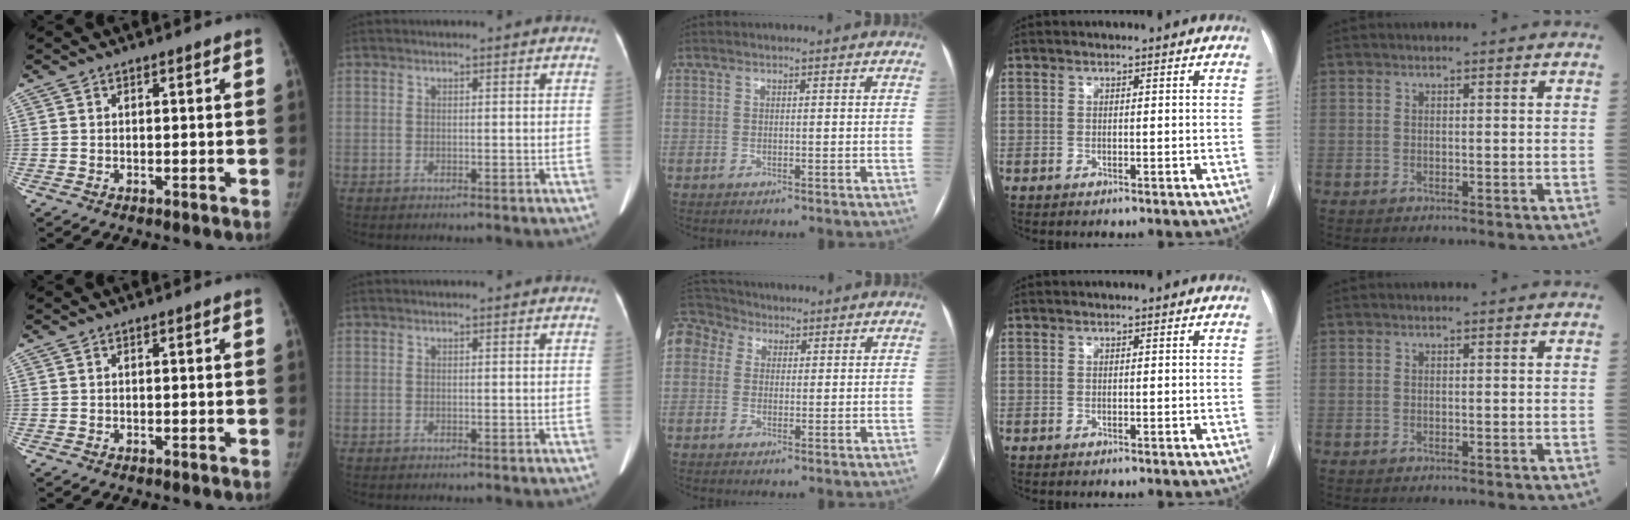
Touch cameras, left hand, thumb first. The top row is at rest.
{"middle": {"total": 9.6, "force": [4.5, 7.6, 3.7], "torque": [-0.104, 0.053, 0.086]}}